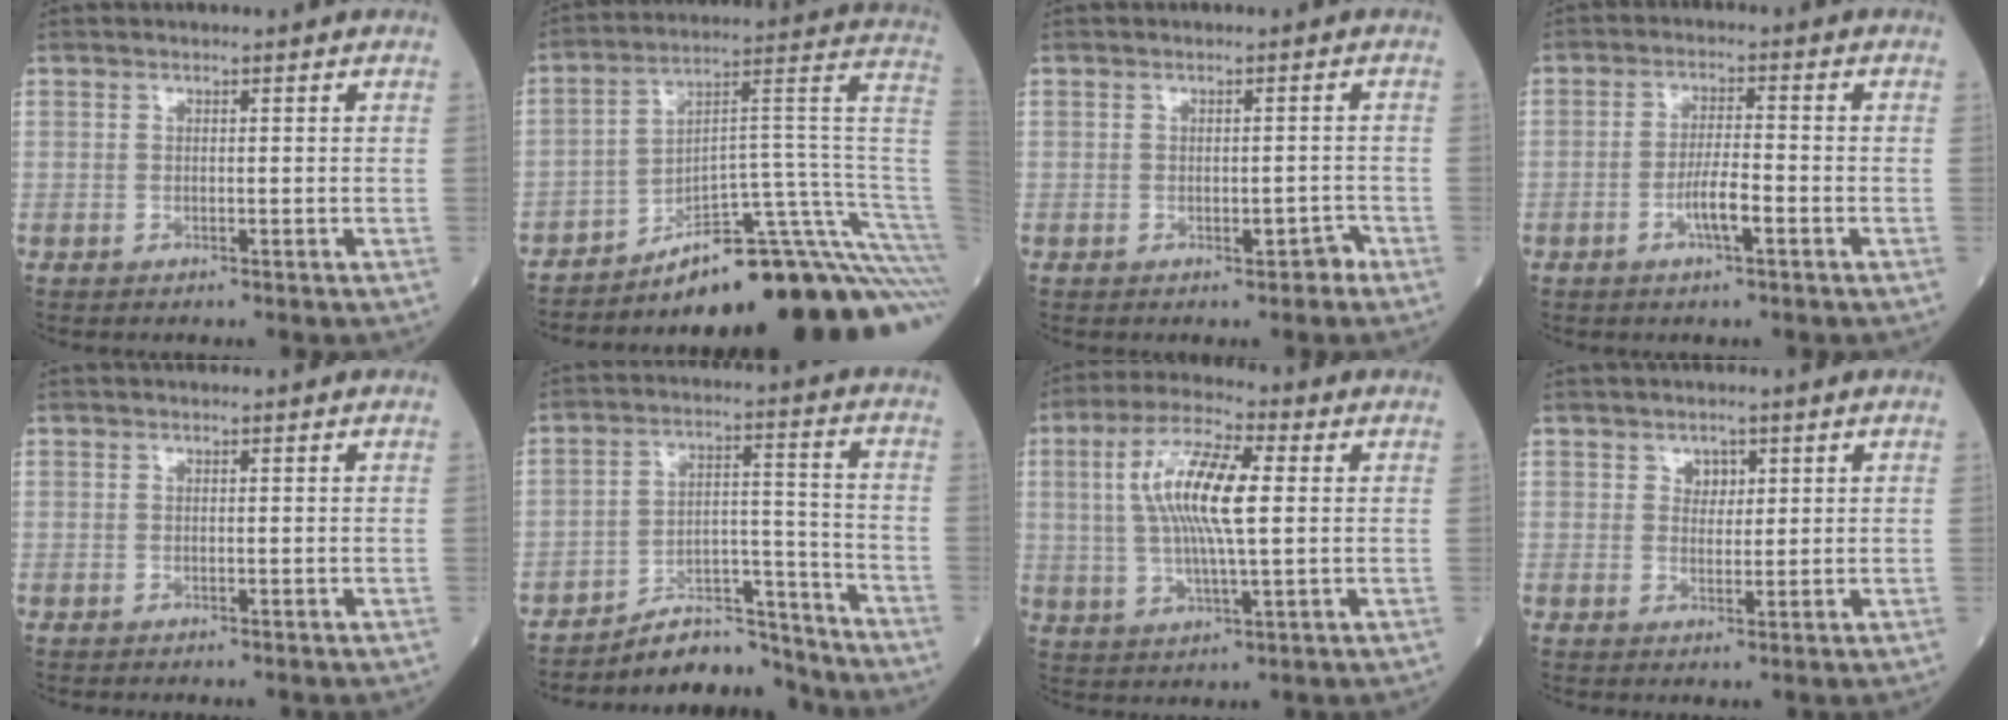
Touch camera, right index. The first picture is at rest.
{"total": 23.1, "force": [-19.3, 0.5, 12.6], "torque": [-0.065, 0.053, -0.273]}
{"total": 1.9, "force": [-1.1, 0.9, 1.2], "torque": [-0.010, 0.003, -0.012]}
{"total": 4.4, "force": [-1.8, 0.6, 3.9], "torque": [-0.075, 0.000, -0.037]}
{"total": 0.0}
{"total": 9.2, "force": [-9.0, 1.6, 0.4], "torque": [0.005, 0.058, -0.153]}
{"total": 12.0, "force": [1.8, 2.5, 11.6], "torque": [-0.233, 0.013, 0.033]}
{"total": 2.2, "force": [1.1, 1.6, 1.1], "torque": [-0.013, 0.000, 0.018]}